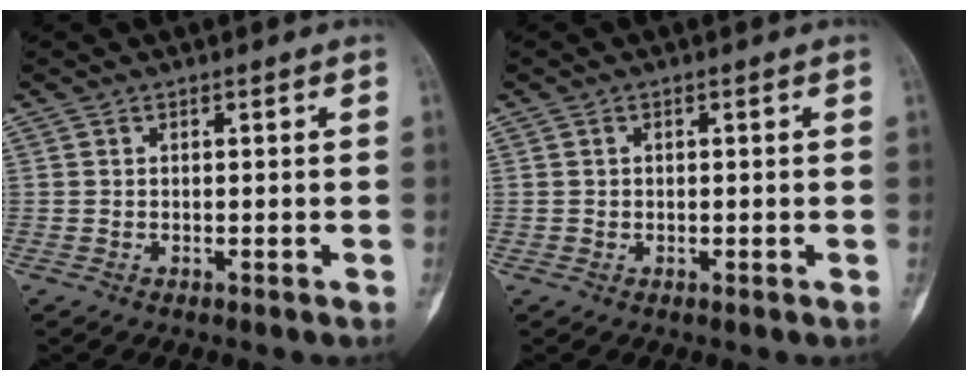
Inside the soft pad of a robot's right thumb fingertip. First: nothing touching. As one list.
[{"total": 0.7, "force": [0.0, 0.7, 0.1], "torque": [0.005, 0.005, -0.001]}]